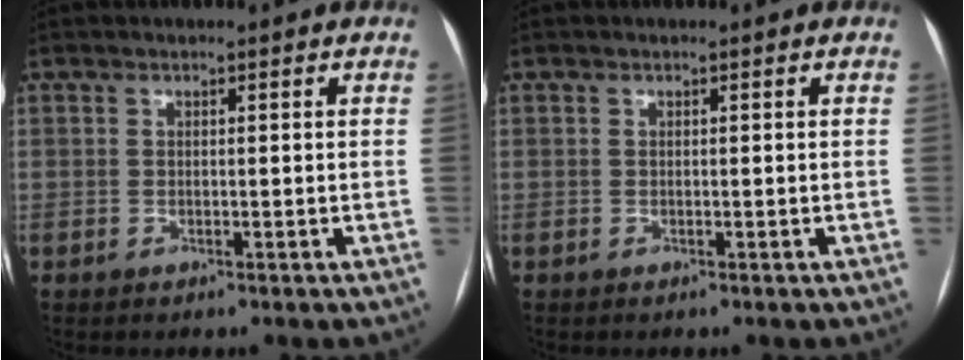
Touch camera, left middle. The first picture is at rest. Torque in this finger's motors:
{"motor_torque": [0.02, 0.02, 0.00, 0.00]}